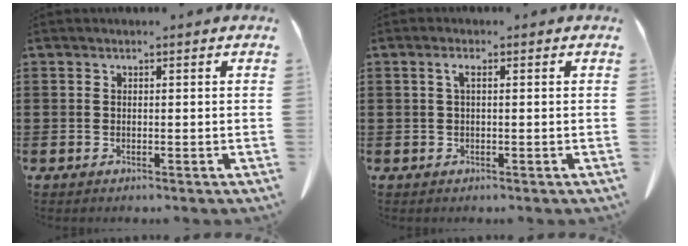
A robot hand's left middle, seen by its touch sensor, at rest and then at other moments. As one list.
[{"total": 1.7, "force": [0.2, 0.4, 1.6], "torque": [-0.032, 0.001, 0.003]}]